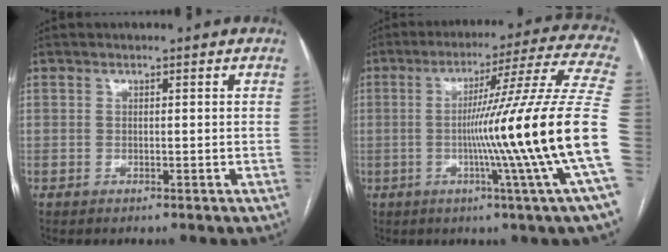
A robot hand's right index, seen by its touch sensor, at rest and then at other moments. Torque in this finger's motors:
{"motor_torque": [2.14, 0.00, 1.05, 0.21]}